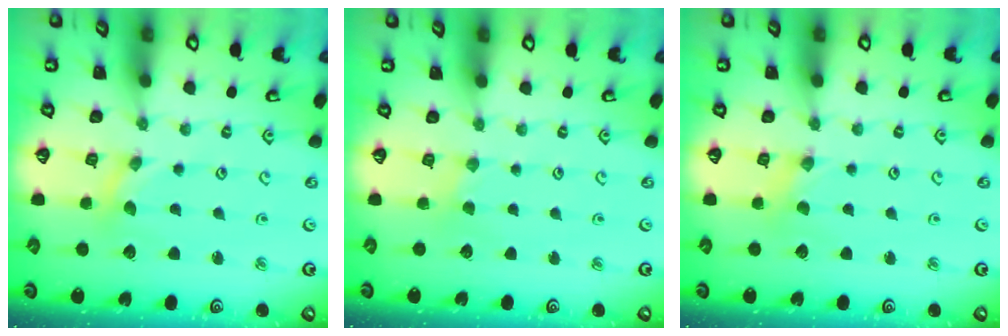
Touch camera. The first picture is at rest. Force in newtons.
{"total": 1.2, "press": 1.2, "slide": 0.3}
{"total": 1.4, "press": 1.3, "slide": 0.2}